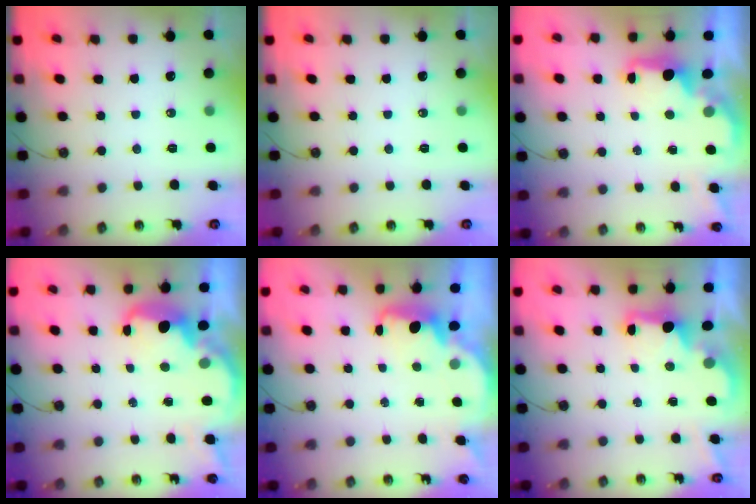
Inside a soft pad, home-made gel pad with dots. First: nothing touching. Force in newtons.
{"total": 0.0}
{"total": 1.8, "press": 1.7, "slide": 0.6}
{"total": 5.6, "press": 5.6, "slide": 0.8}
{"total": 2.4, "press": 2.3, "slide": 0.6}
{"total": 2.1, "press": 1.9, "slide": 0.8}